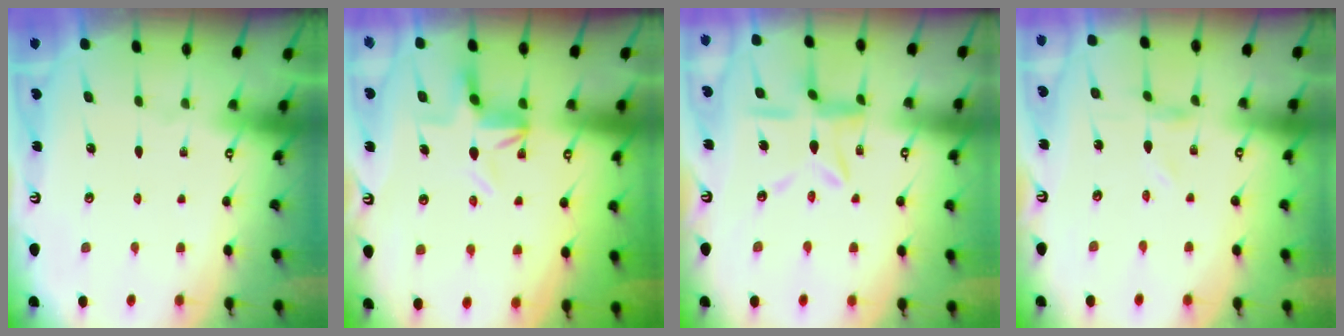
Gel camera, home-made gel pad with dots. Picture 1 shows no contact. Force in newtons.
{"total": 6.2, "press": 5.8, "slide": 2.2}
{"total": 10.8, "press": 10.7, "slide": 0.9}
{"total": 0.0}